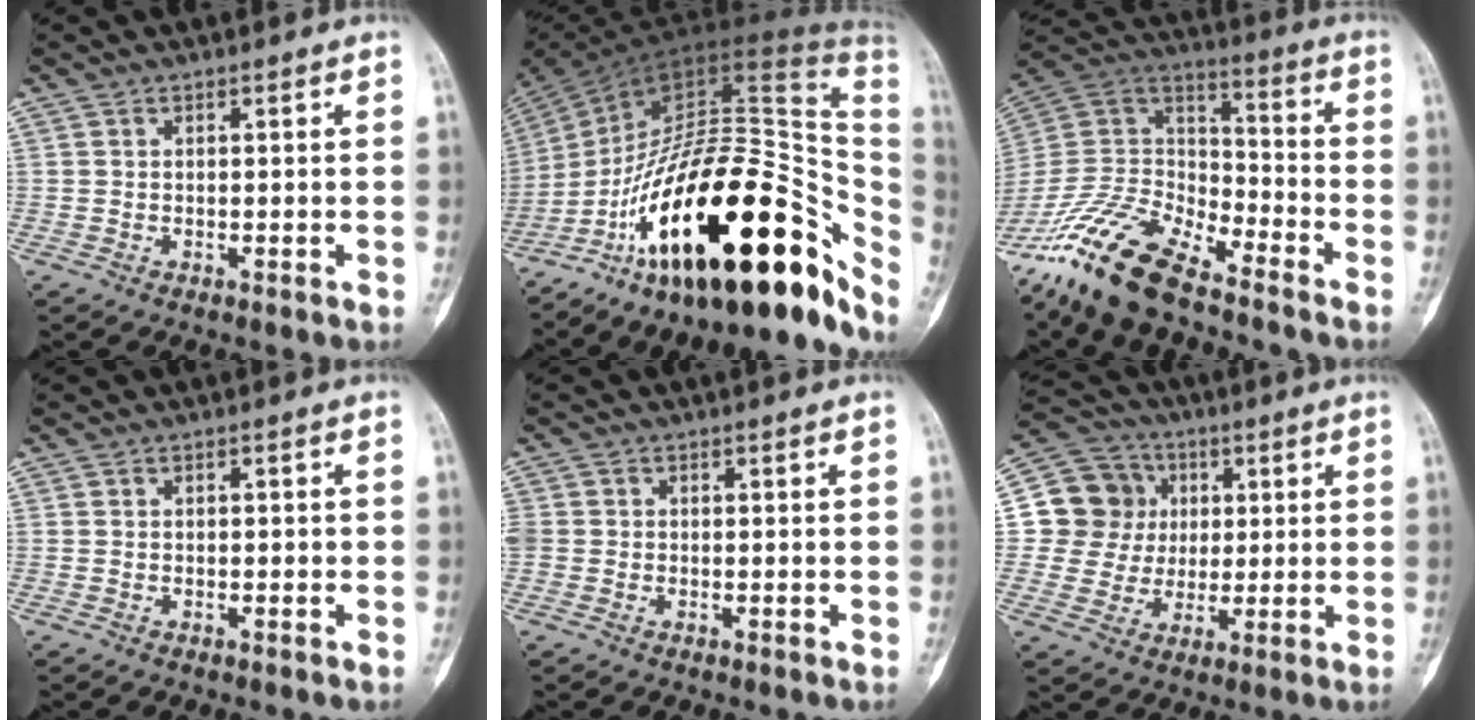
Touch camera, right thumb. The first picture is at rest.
{"total": 39.1, "force": [-13.4, 16.2, 32.9], "torque": [-0.412, 0.087, -0.208]}
{"total": 19.2, "force": [-14.5, 6.7, 10.7], "torque": [-0.201, 0.065, -0.281]}
{"total": 0.5, "force": [-0.1, 0.3, 0.4], "torque": [0.000, 0.001, -0.003]}
{"total": 2.7, "force": [-0.3, 2.4, 1.0], "torque": [-0.014, 0.007, -0.007]}
{"total": 12.1, "force": [2.3, 11.5, 2.8], "torque": [-0.013, 0.012, 0.036]}